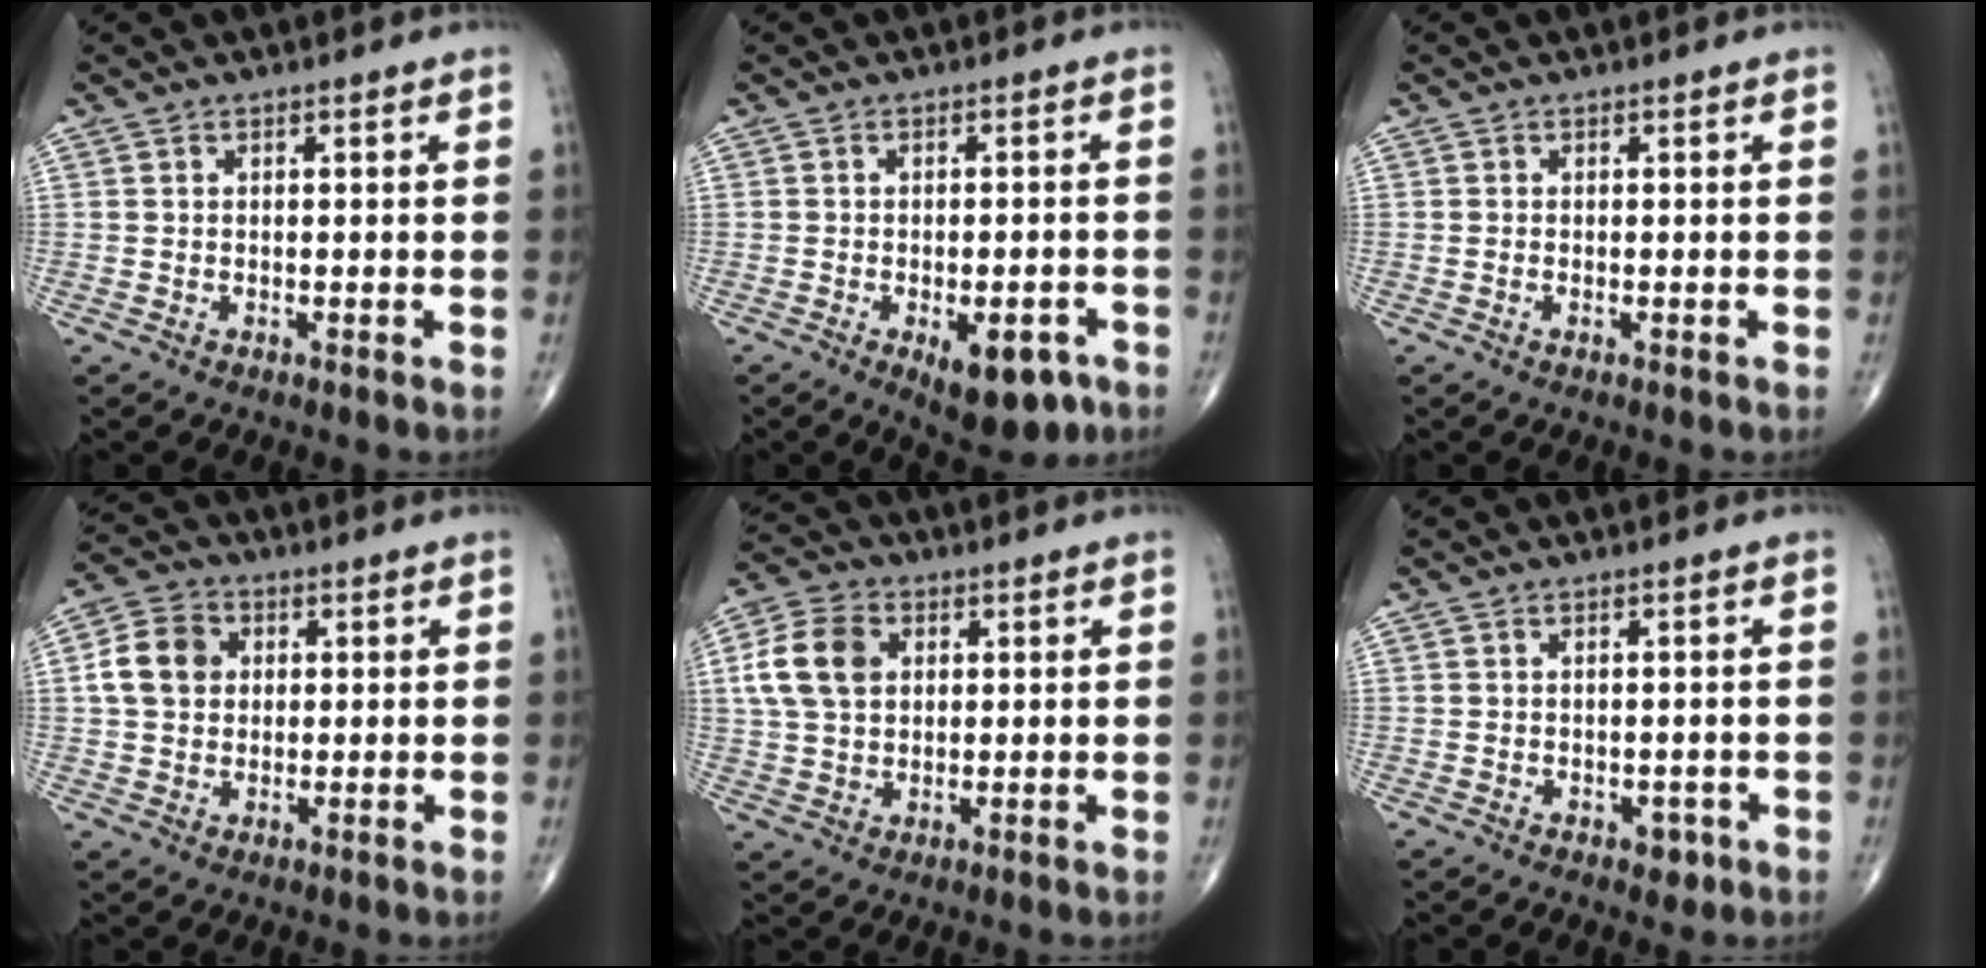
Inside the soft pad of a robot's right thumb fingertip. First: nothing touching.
{"total": 9.2, "force": [-4.3, 4.1, 7.0], "torque": [-0.075, 0.010, -0.049]}
{"total": 0.0}
{"total": 8.1, "force": [1.3, 6.6, 4.6], "torque": [-0.069, 0.010, 0.015]}
{"total": 10.3, "force": [2.4, 7.4, 6.8], "torque": [-0.121, 0.007, 0.041]}
{"total": 1.8, "force": [-0.8, 1.2, 1.1], "torque": [-0.002, 0.002, -0.007]}